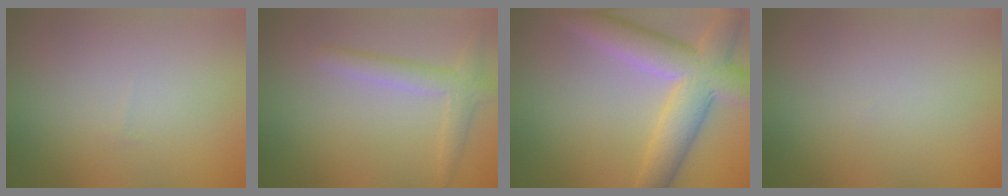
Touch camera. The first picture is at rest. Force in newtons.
{"total": 2.6, "press": 2.6, "slide": 0.1}
{"total": 7.5, "press": 7.5, "slide": 0.6}
{"total": 0.0}